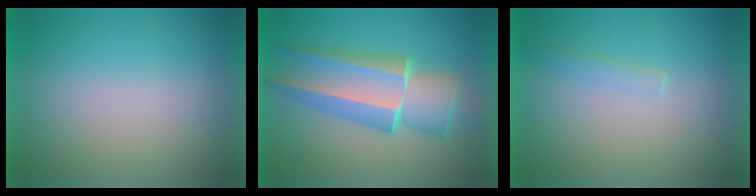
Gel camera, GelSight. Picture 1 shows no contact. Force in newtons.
{"total": 6.4}
{"total": 1.1}